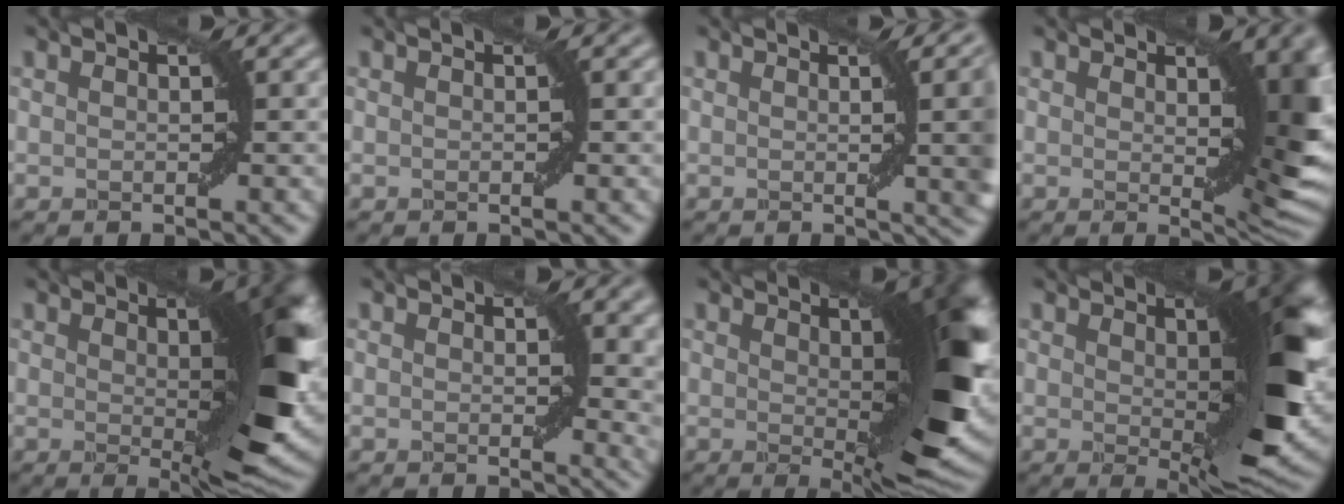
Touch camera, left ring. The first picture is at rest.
{"total": 0.0}
{"total": 7.7, "force": [0.8, 2.4, 7.2], "torque": [-0.054, 0.009, 0.011]}
{"total": 7.3, "force": [1.4, 2.6, 6.7], "torque": [-0.080, -0.008, 0.028]}
{"total": 8.8, "force": [1.1, 2.0, 8.5], "torque": [-0.109, -0.010, 0.022]}
{"total": 3.8, "force": [1.2, 1.9, 3.0], "torque": [-0.024, -0.007, 0.019]}
{"total": 10.4, "force": [1.4, 3.0, 9.9], "torque": [-0.119, -0.006, 0.025]}
{"total": 9.8, "force": [1.4, 3.0, 9.2], "torque": [-0.119, -0.007, 0.026]}